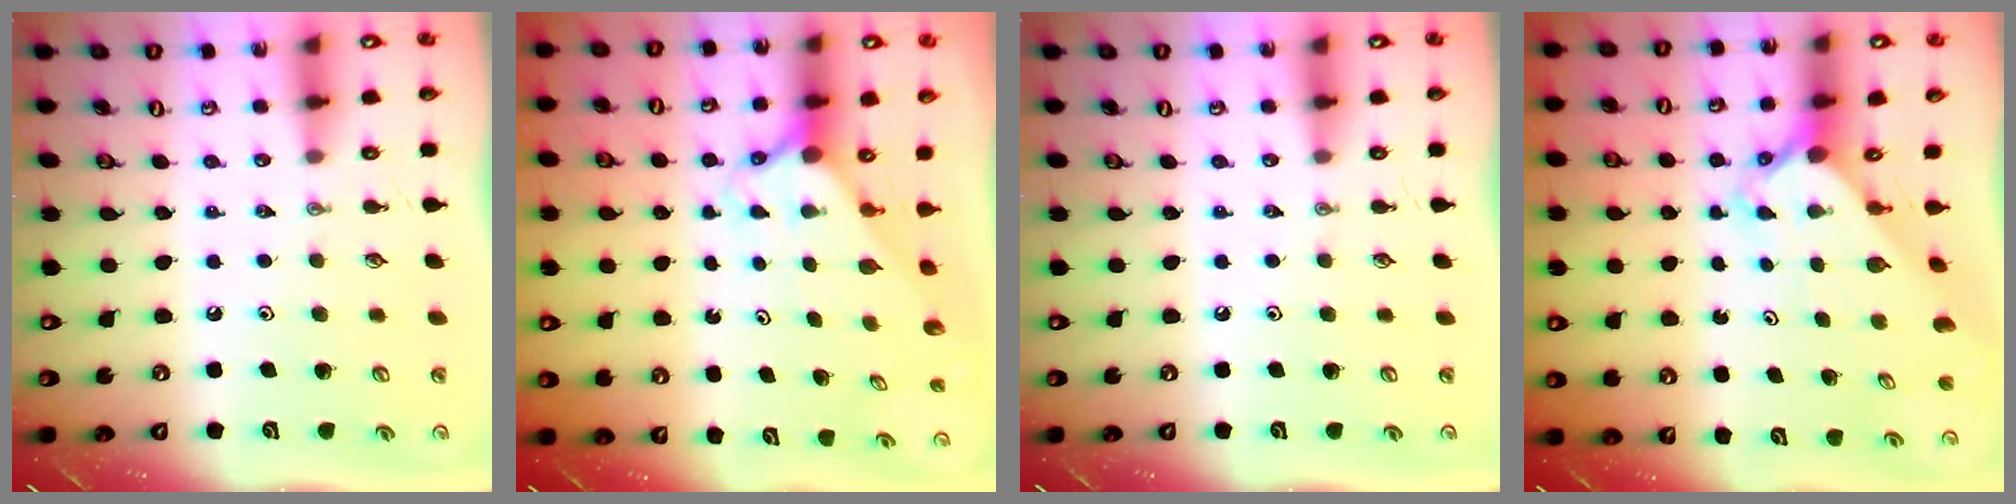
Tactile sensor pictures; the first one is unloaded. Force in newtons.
{"total": 2.1, "press": 2.1, "slide": 0.2}
{"total": 0.0}
{"total": 2.5, "press": 2.5, "slide": 0.3}